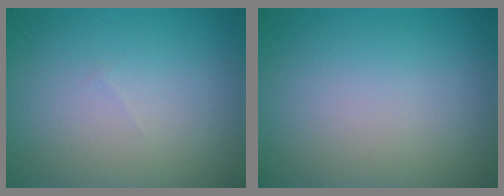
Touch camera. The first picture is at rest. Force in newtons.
{"total": 0.0}